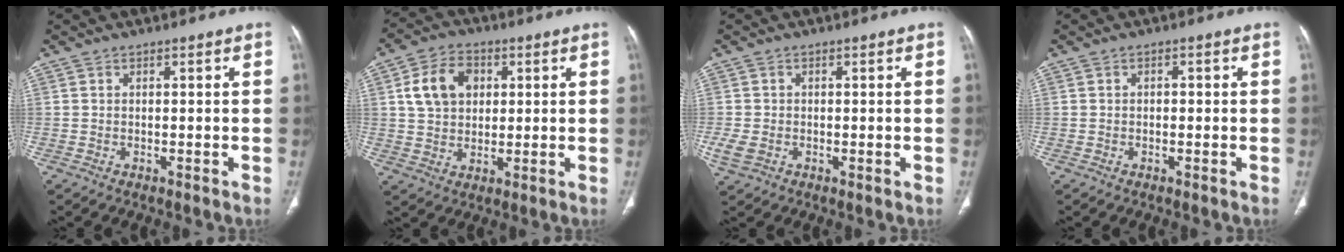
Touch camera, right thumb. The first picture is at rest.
{"total": 9.9, "force": [2.7, 7.3, 6.2], "torque": [-0.094, 0.003, 0.048]}
{"total": 3.2, "force": [-0.7, 2.4, 2.1], "torque": [-0.052, 0.001, -0.008]}
{"total": 0.9, "force": [0.0, 0.6, 0.7], "torque": [-0.009, 0.003, -0.001]}